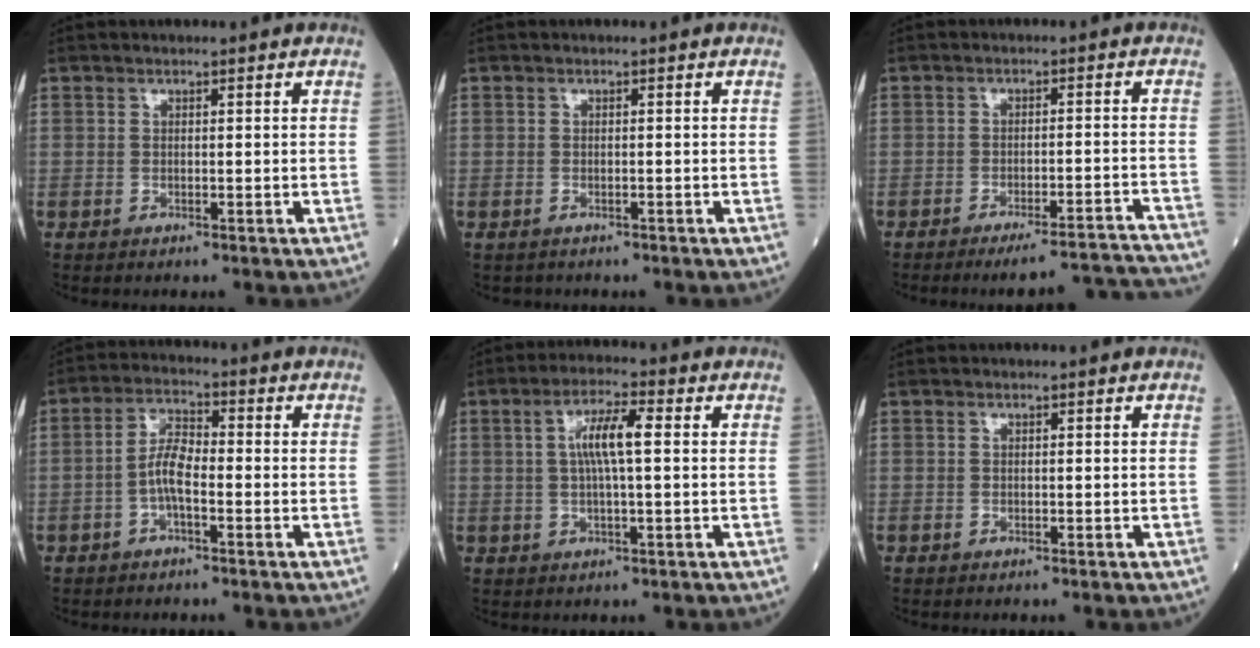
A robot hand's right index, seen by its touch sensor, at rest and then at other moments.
{"total": 1.1, "force": [-0.9, 0.7, -0.2], "torque": [-0.006, 0.003, -0.014]}
{"total": 12.5, "force": [-12.2, -0.7, 2.7], "torque": [-0.008, 0.007, -0.156]}
{"total": 4.9, "force": [-1.4, 1.4, 4.5], "torque": [-0.088, 0.011, -0.034]}
{"total": 6.2, "force": [1.0, 0.7, 6.1], "torque": [-0.118, 0.009, 0.018]}
{"total": 0.0}